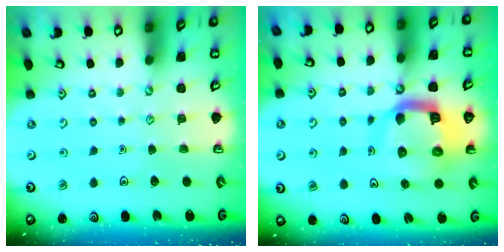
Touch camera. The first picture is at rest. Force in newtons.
{"total": 14.1, "press": 14.0, "slide": 1.8}